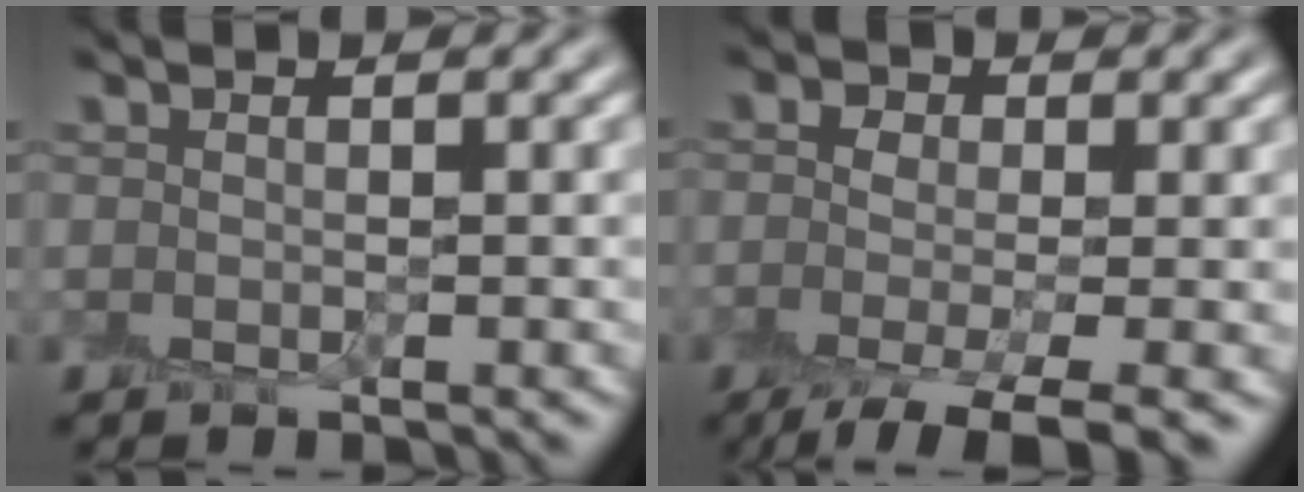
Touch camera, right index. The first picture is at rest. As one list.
[{"total": 6.1, "force": [-2.8, 2.5, 4.8], "torque": [-0.089, -0.003, -0.055]}]